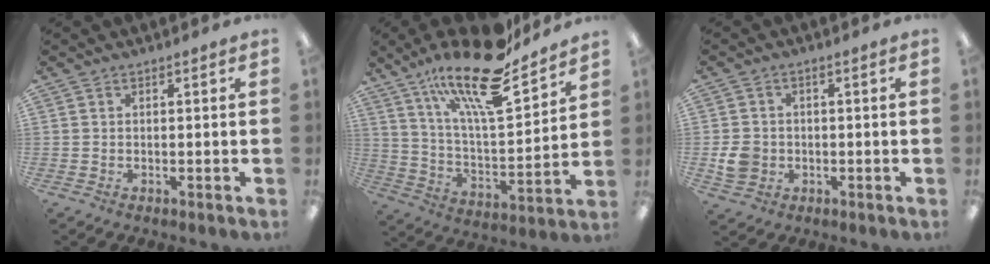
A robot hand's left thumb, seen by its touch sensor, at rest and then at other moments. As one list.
[{"total": 22.7, "force": [17.1, 6.3, 13.6], "torque": [-0.232, -0.105, 0.286]}, {"total": 5.1, "force": [-1.0, 4.5, 2.3], "torque": [-0.028, 0.002, -0.017]}]